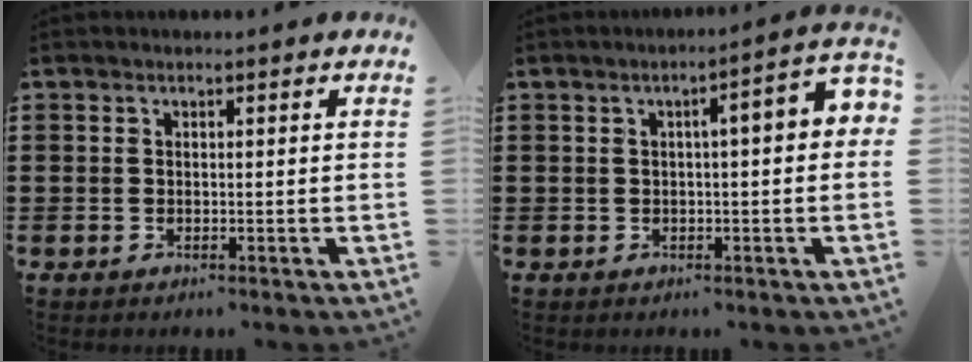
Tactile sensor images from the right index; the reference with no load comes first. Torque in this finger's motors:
{"motor_torque": [1.15, -0.14, 0.67, 0.05]}